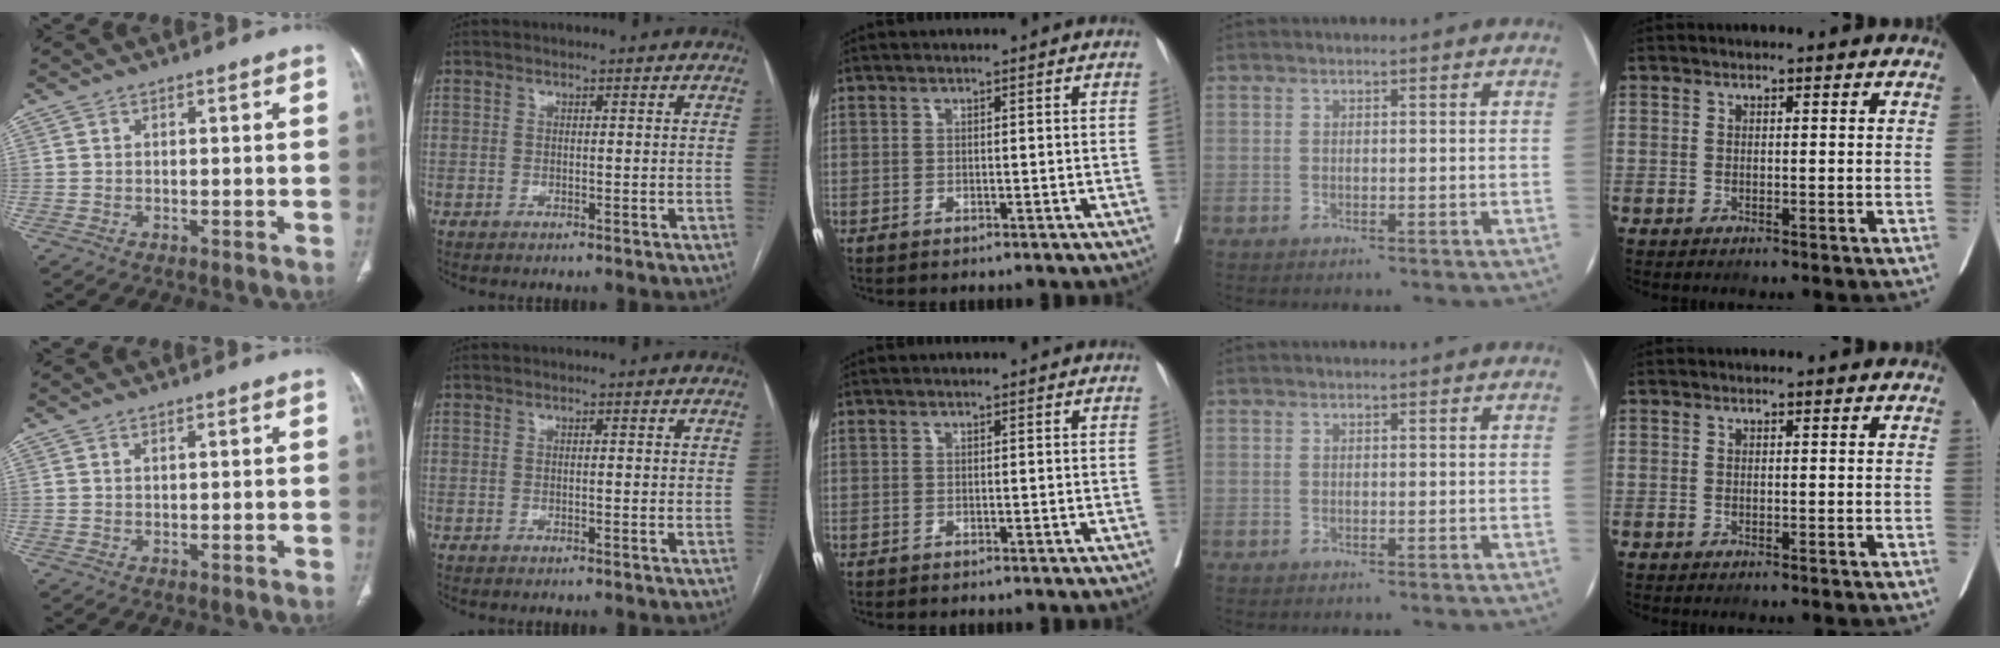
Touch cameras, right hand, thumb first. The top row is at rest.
{"thumb": {"total": 0.7, "force": [0.3, 0.2, 0.6], "torque": [-0.011, 0.002, 0.006]}, "index": {"total": 0.8, "force": [0.1, 0.1, 0.8], "torque": [-0.014, 0.001, 0.003]}}